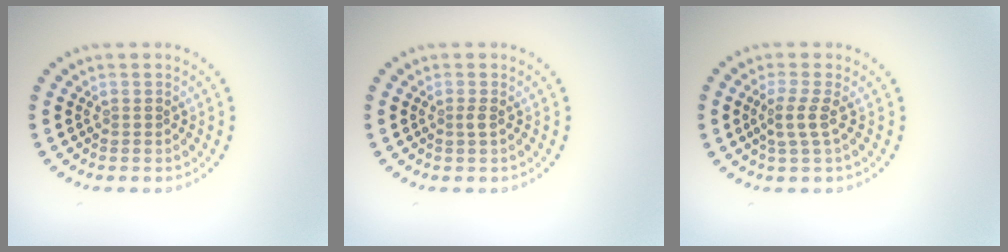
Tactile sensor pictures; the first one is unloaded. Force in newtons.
{"total": 0.7, "press": 0.4, "slide": 0.5}
{"total": 2.1, "press": 1.5, "slide": 1.4}